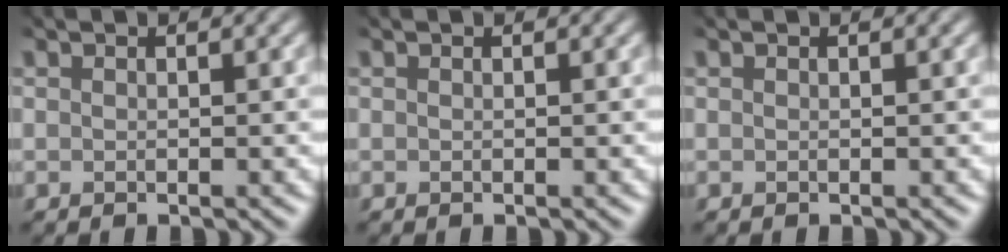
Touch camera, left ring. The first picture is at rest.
{"total": 0.0}
{"total": 0.0}